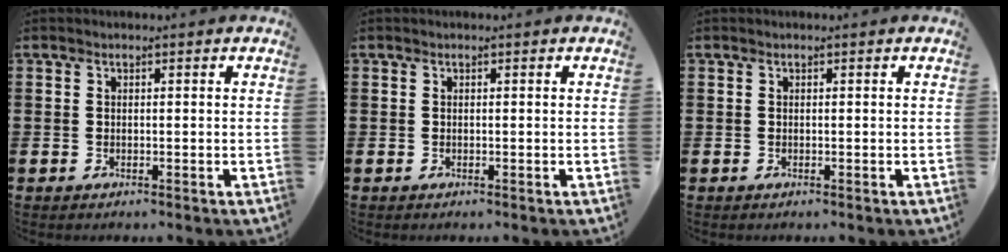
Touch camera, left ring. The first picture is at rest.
{"total": 0.0}
{"total": 0.0}